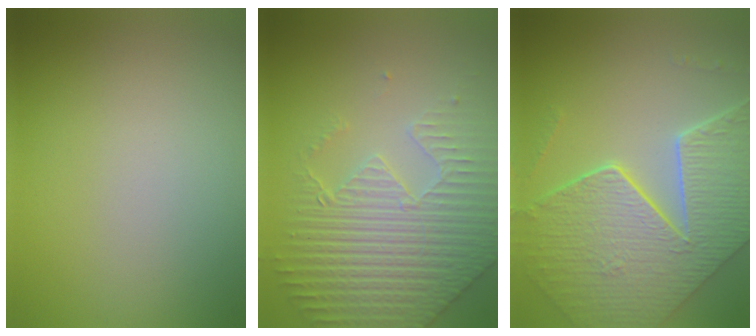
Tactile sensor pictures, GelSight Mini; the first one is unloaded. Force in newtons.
{"total": 5.5, "press": 5.1, "slide": 2.0}
{"total": 9.4, "press": 6.9, "slide": 6.4}